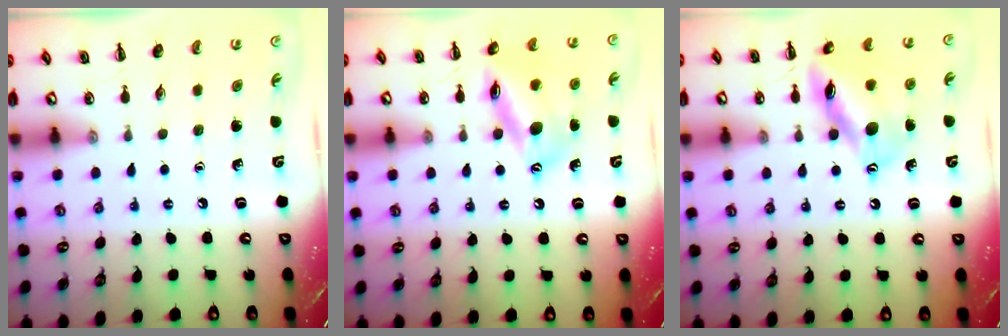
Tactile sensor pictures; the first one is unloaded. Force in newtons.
{"total": 15.0, "press": 14.8, "slide": 2.1}
{"total": 15.7, "press": 15.7, "slide": 1.0}